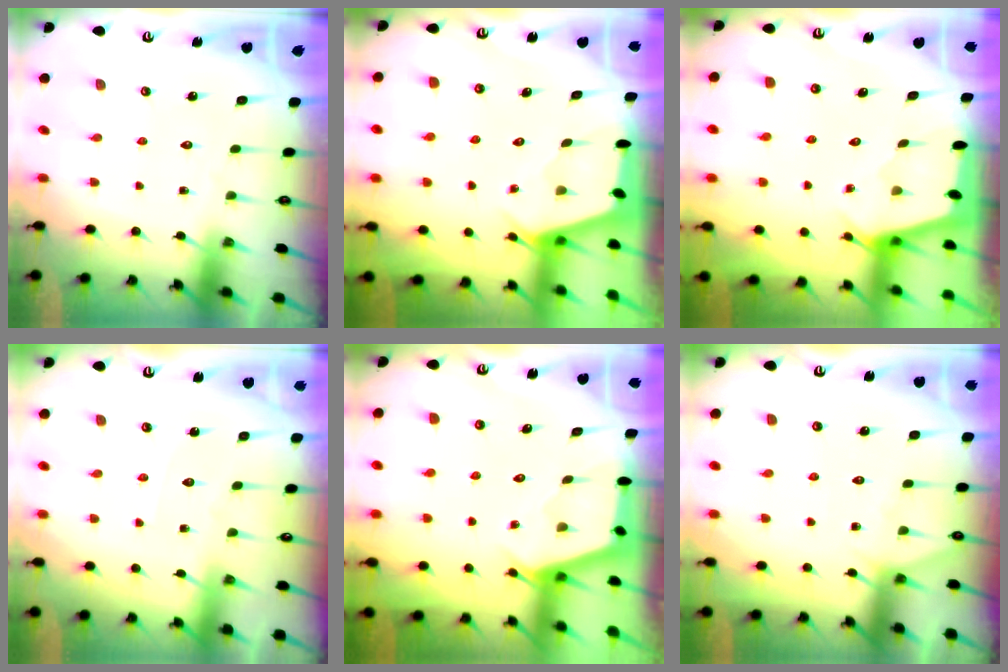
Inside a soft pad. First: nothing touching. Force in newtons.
{"total": 2.6, "press": 2.5, "slide": 0.3}
{"total": 2.2, "press": 2.2, "slide": 0.3}
{"total": 4.0, "press": 3.9, "slide": 0.4}
{"total": 2.4, "press": 2.4, "slide": 0.3}
{"total": 6.1, "press": 6.1, "slide": 0.6}